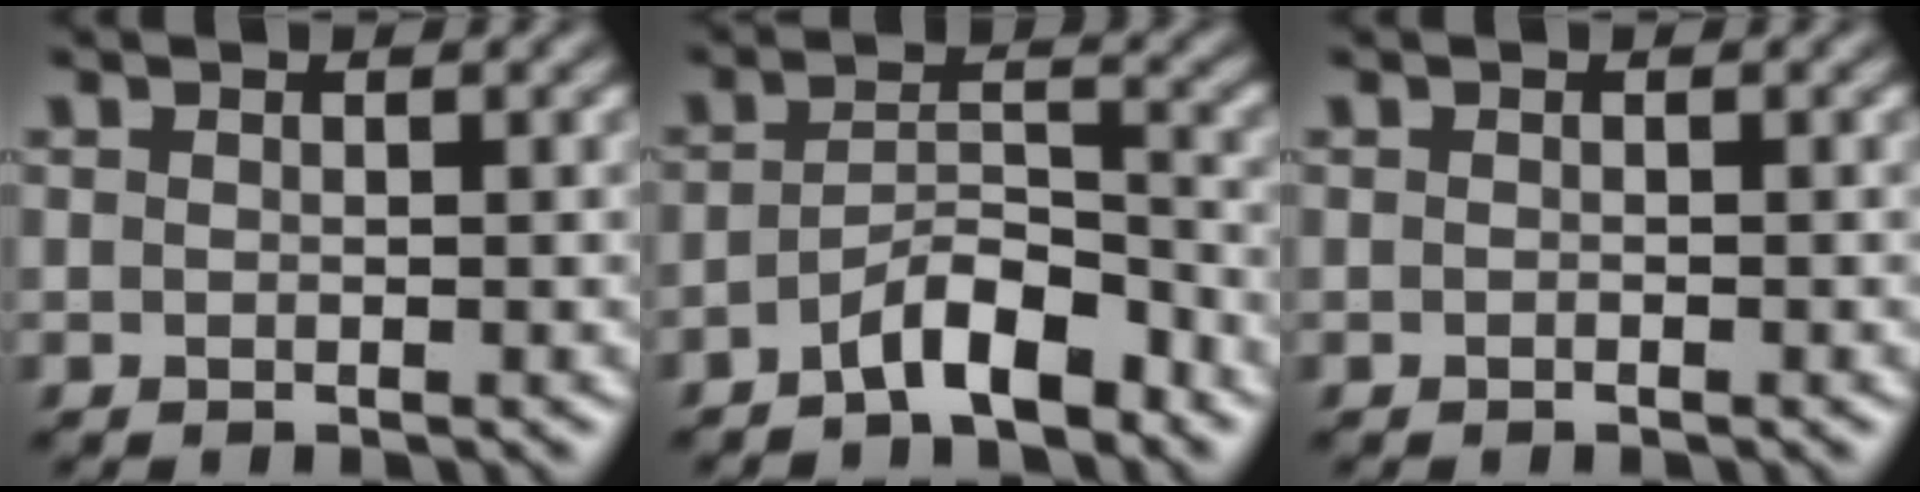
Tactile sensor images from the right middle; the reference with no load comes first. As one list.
[{"total": 4.5, "force": [-3.0, 1.4, 3.0], "torque": [-0.050, 0.010, -0.054]}, {"total": 0.0}]